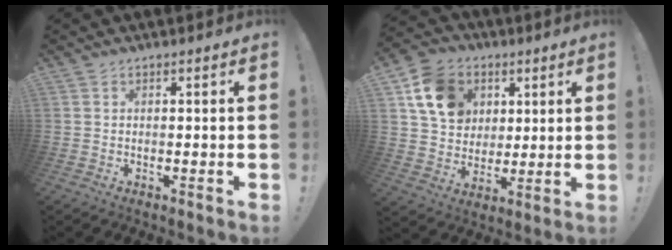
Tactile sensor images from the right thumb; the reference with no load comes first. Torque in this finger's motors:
{"motor_torque": [-0.19, 0.80, 0.53, -0.26, 0.06]}